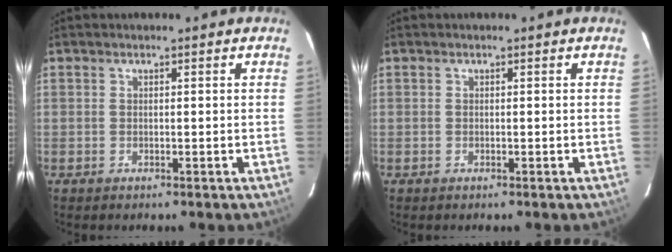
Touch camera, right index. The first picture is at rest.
{"total": 0.0}